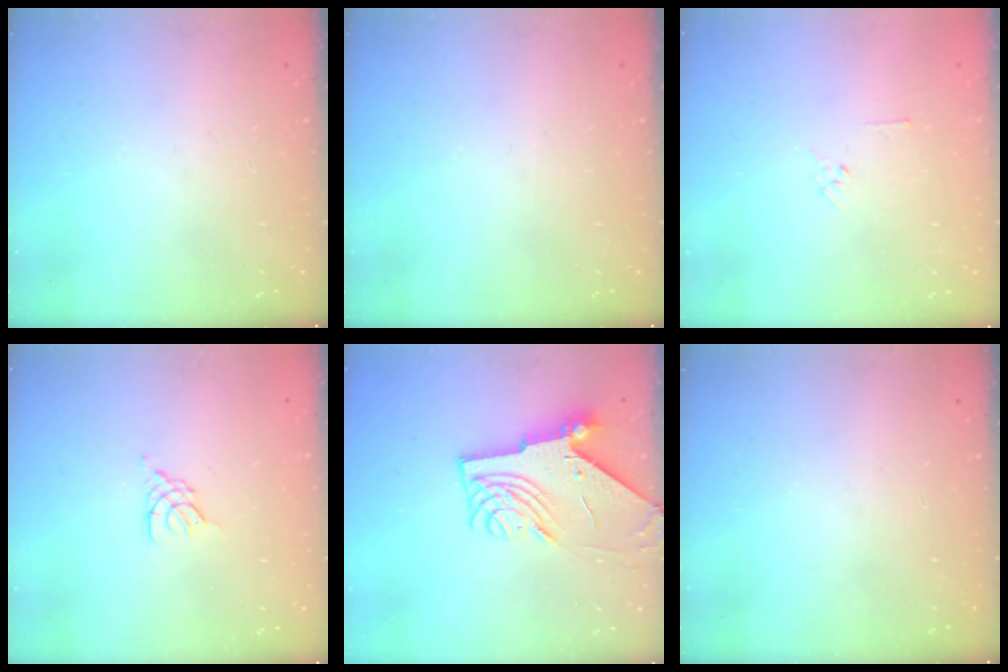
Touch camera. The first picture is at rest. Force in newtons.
{"total": 0.0}
{"total": 3.5, "press": 3.4, "slide": 0.8}
{"total": 2.3, "press": 2.3, "slide": 0.5}
{"total": 9.2, "press": 9.1, "slide": 1.3}
{"total": 0.0}